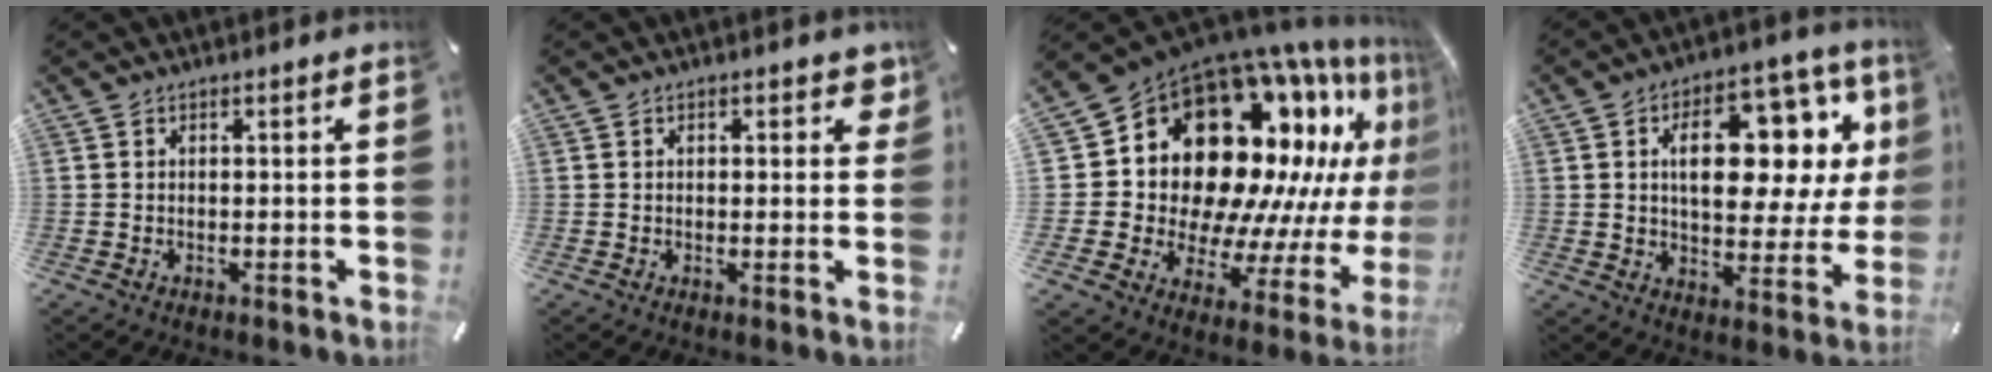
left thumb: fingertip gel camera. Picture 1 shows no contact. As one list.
[{"total": 2.6, "force": [1.1, 1.5, 1.8], "torque": [-0.006, -0.006, 0.010]}, {"total": 24.9, "force": [11.3, 16.4, 14.9], "torque": [-0.226, -0.146, 0.229]}, {"total": 18.5, "force": [6.5, 10.5, 13.9], "torque": [-0.195, -0.030, 0.105]}]